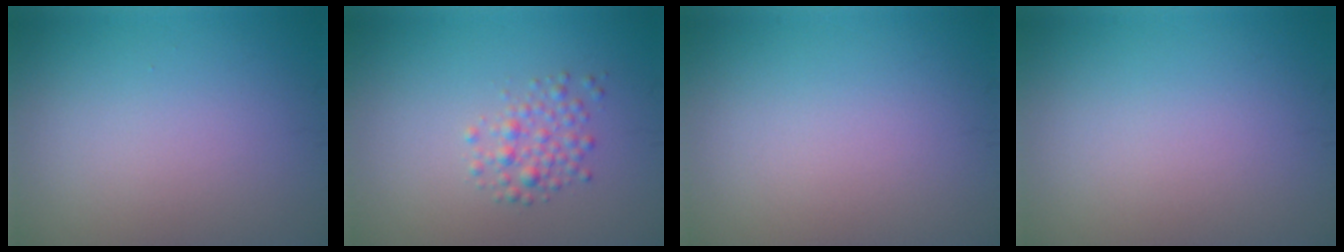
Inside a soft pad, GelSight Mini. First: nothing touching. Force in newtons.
{"total": 2.1, "press": 2.1, "slide": 0.1}
{"total": 0.0}
{"total": 0.0}